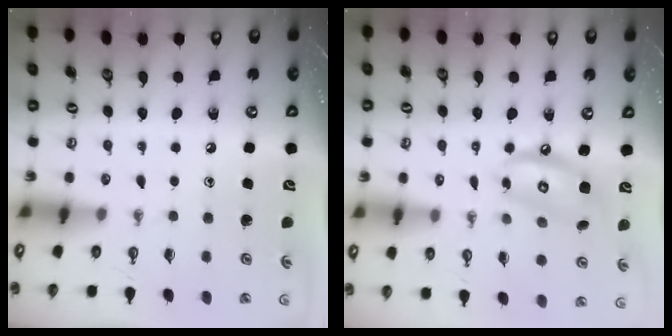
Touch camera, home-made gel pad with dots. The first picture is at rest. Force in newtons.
{"total": 10.7, "press": 10.6, "slide": 1.0}